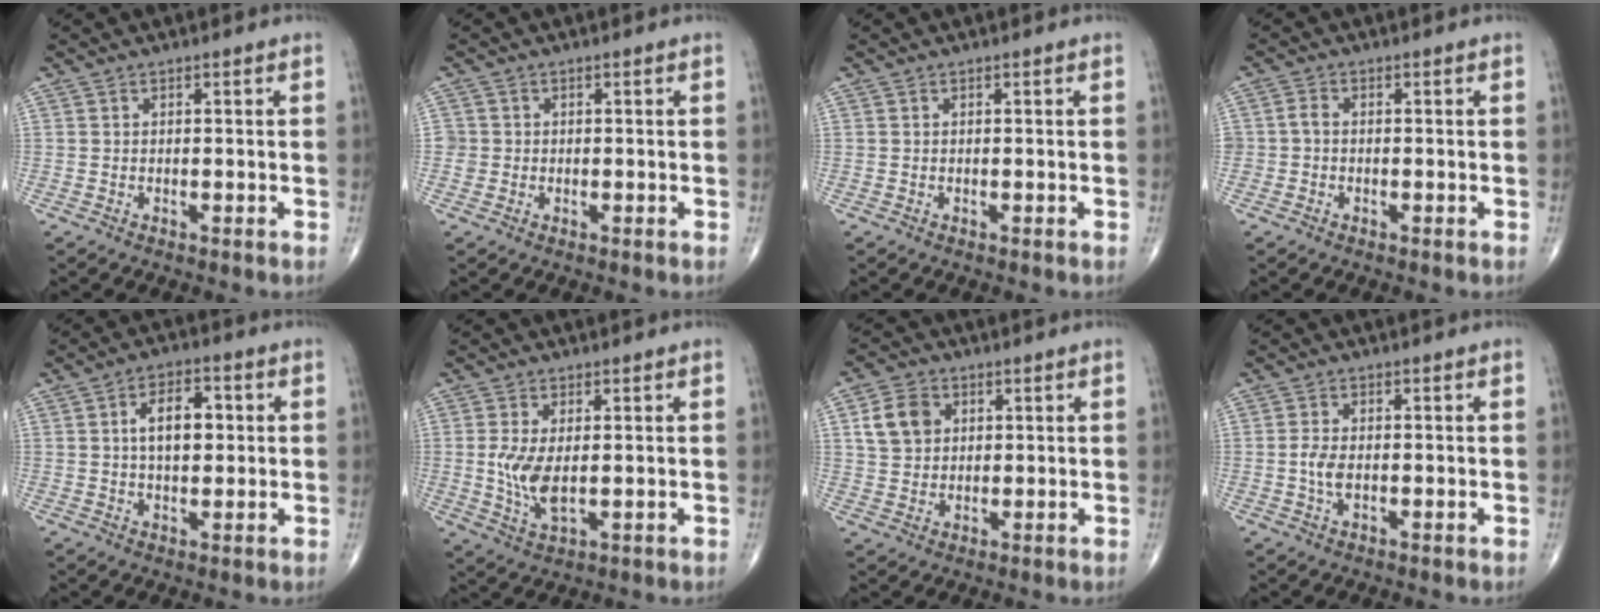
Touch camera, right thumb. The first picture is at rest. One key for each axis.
{"total": 1.8, "fx": -0.2, "fy": 1.8, "fz": 0.1, "tx": 0.012, "ty": 0.007, "tz": -0.005}
{"total": 0.0}
{"total": 1.7, "fx": -0.4, "fy": 1.4, "fz": 0.9, "tx": -0.012, "ty": 0.004, "tz": -0.011}
{"total": 8.2, "fx": 1.3, "fy": 4.7, "fz": 6.6, "tx": -0.090, "ty": 0.011, "tz": 0.018}
{"total": 6.9, "fx": 0.1, "fy": 3.2, "fz": 6.1, "tx": -0.128, "ty": -0.014, "tz": 0.009}
{"total": 7.4, "fx": 2.3, "fy": 5.9, "fz": 3.8, "tx": -0.052, "ty": -0.001, "tz": 0.043}
{"total": 4.5, "fx": -0.3, "fy": 2.9, "fz": 3.4, "tx": -0.064, "ty": 0.000, "tz": -0.004}